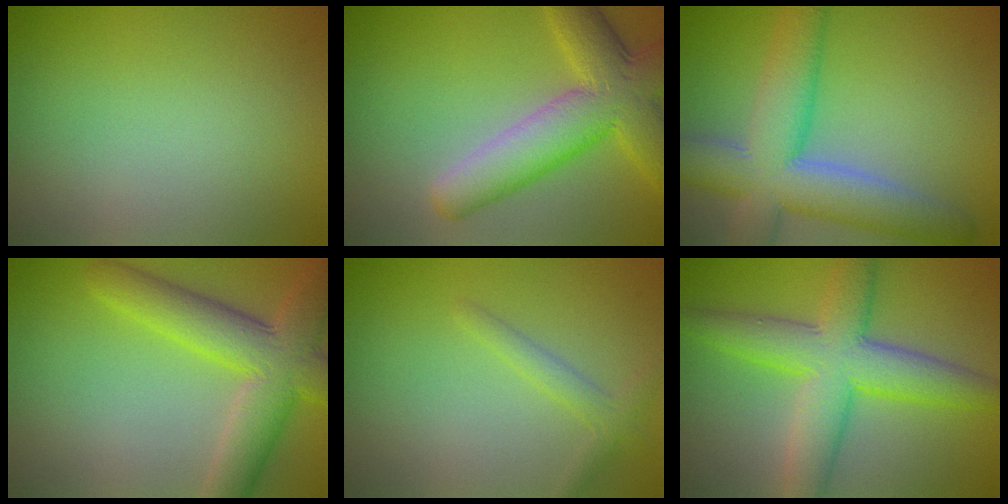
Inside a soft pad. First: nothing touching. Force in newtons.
{"total": 7.8, "press": 7.8, "slide": 0.3}
{"total": 9.8, "press": 9.8, "slide": 0.8}
{"total": 7.3, "press": 7.3, "slide": 0.3}
{"total": 1.6, "press": 1.6, "slide": 0.1}
{"total": 7.7, "press": 7.7, "slide": 0.1}